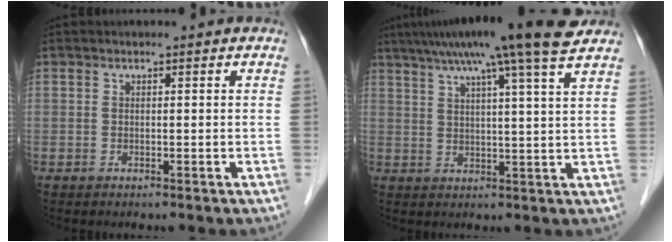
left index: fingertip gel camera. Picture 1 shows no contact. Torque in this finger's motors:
{"motor_torque": [1.06, -1.07, 0.68, 0.16]}